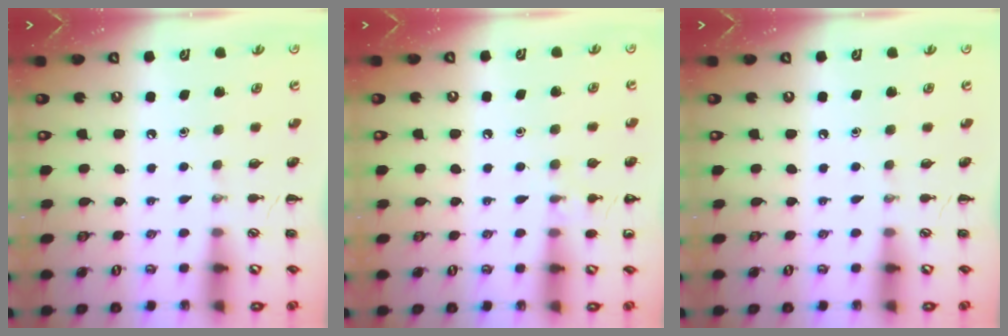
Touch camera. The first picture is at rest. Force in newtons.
{"total": 6.1, "press": 5.7, "slide": 2.0}
{"total": 0.0}